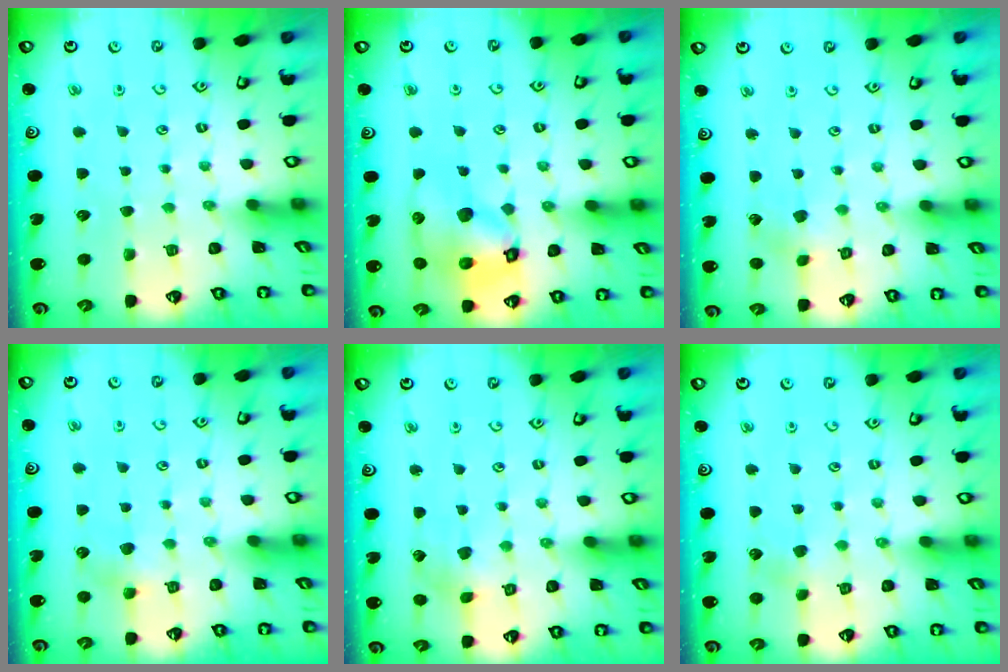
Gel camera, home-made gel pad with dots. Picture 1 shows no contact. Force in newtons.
{"total": 16.5, "press": 16.4, "slide": 2.2}
{"total": 2.5, "press": 2.4, "slide": 0.2}
{"total": 4.6, "press": 4.6, "slide": 0.5}
{"total": 3.3, "press": 3.3, "slide": 0.4}
{"total": 3.6, "press": 3.6, "slide": 0.3}